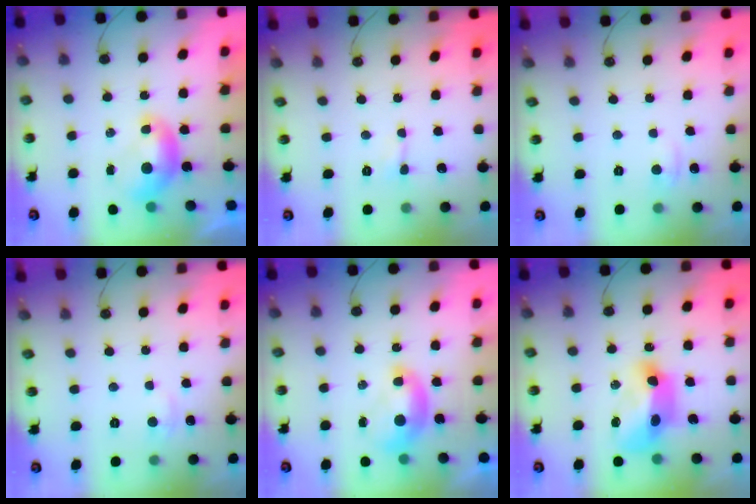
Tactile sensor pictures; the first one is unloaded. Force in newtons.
{"total": 0.8, "press": 0.8, "slide": 0.3}
{"total": 0.9, "press": 0.7, "slide": 0.7}
{"total": 2.9, "press": 2.9, "slide": 0.5}
{"total": 1.7, "press": 1.6, "slide": 0.3}
{"total": 8.9, "press": 8.8, "slide": 1.3}